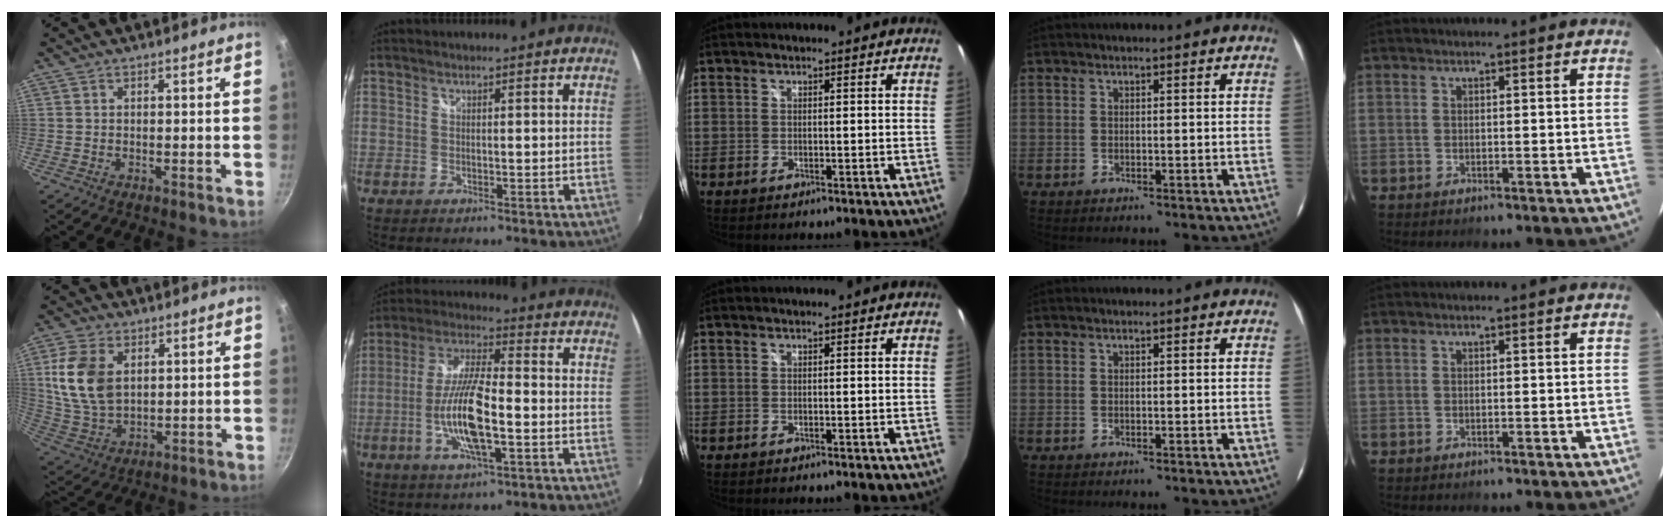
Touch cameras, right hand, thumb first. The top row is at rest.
{"thumb": {"total": 12.5, "force": [3.1, 8.3, 8.9], "torque": [-0.162, -0.014, 0.071]}, "index": {"total": 13.3, "force": [-3.5, 3.5, 12.4], "torque": [-0.253, -0.004, -0.068]}}